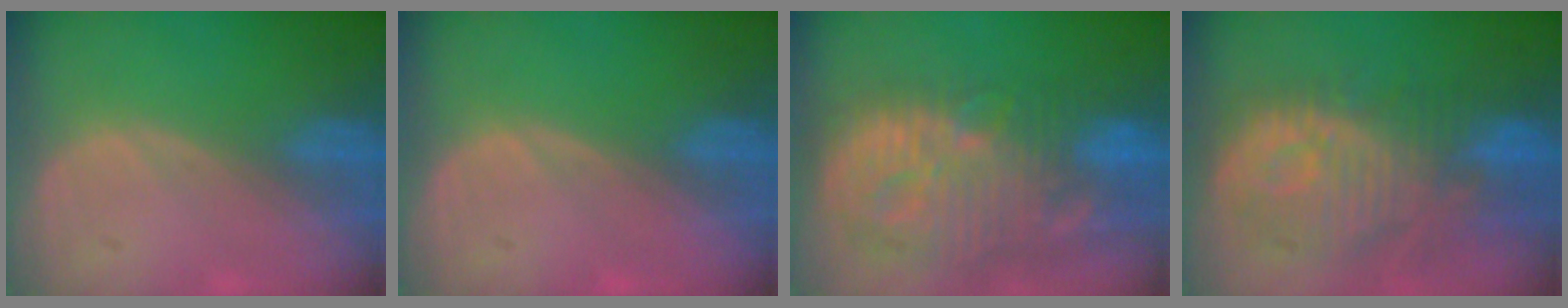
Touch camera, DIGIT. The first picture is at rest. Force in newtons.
{"total": 0.0}
{"total": 14.2, "press": 12.4, "slide": 6.9}
{"total": 12.1, "press": 10.9, "slide": 5.3}